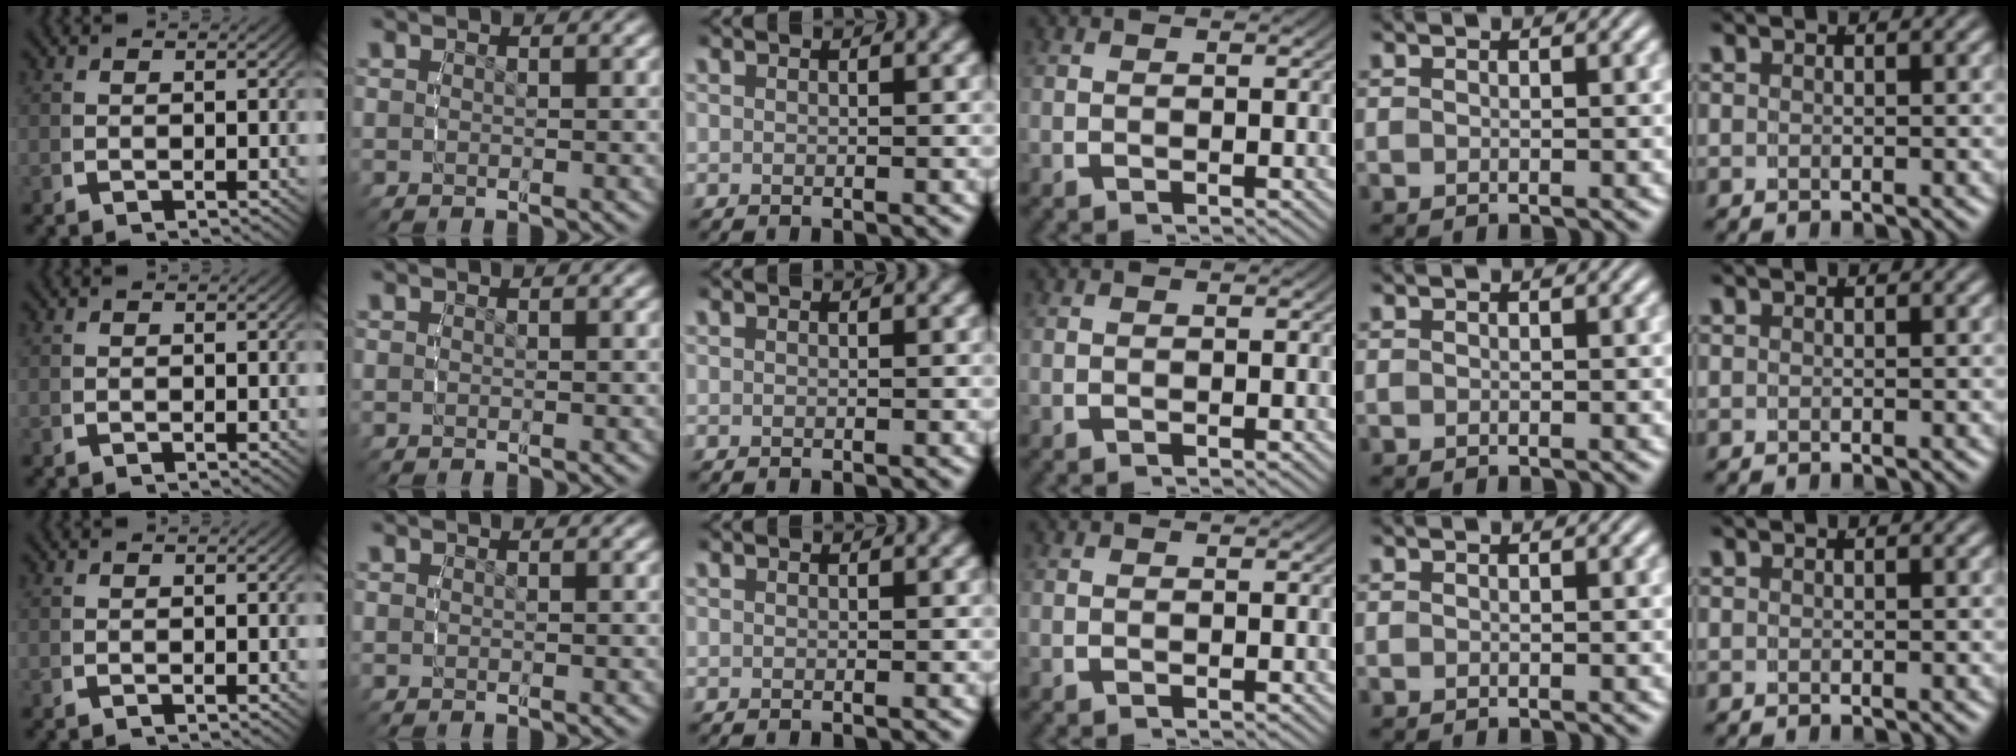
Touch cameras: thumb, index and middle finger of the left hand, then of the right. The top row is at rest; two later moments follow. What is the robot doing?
{"motion": "reach", "object": "paper"}